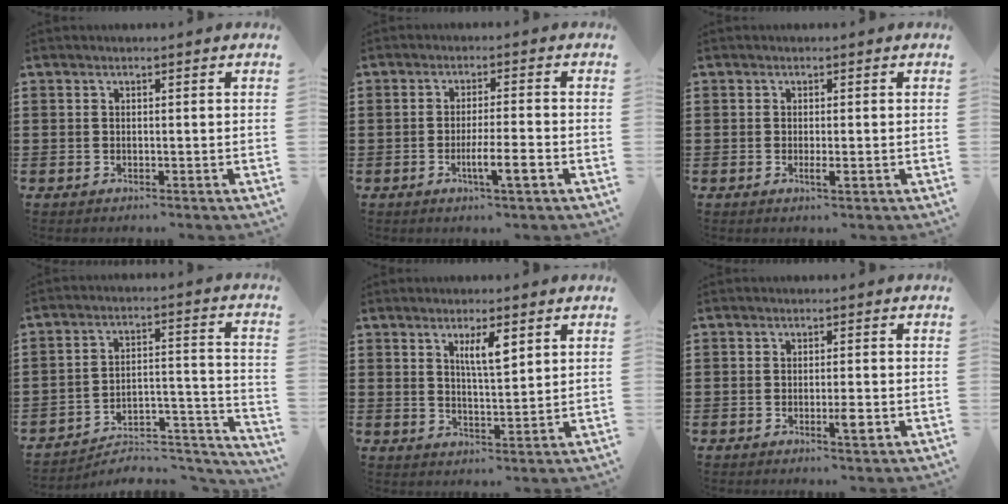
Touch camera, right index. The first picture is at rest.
{"total": 5.2, "force": [-2.2, 0.5, 4.8], "torque": [-0.077, -0.007, -0.036]}
{"total": 1.6, "force": [-0.4, 0.1, 1.5], "torque": [-0.027, -0.005, -0.007]}
{"total": 5.4, "force": [-4.9, 1.8, 1.4], "torque": [-0.022, 0.005, -0.098]}
{"total": 4.5, "force": [2.2, 1.1, 3.7], "torque": [-0.071, 0.003, 0.034]}
{"total": 2.8, "force": [-1.1, 0.5, 2.5], "torque": [-0.050, -0.004, -0.020]}